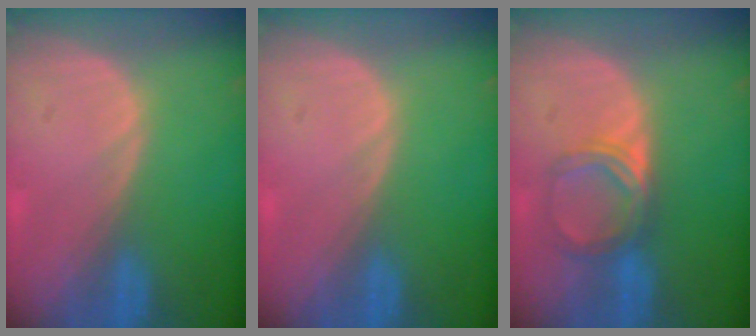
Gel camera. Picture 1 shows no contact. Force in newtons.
{"total": 0.0}
{"total": 5.1, "press": 4.5, "slide": 2.3}